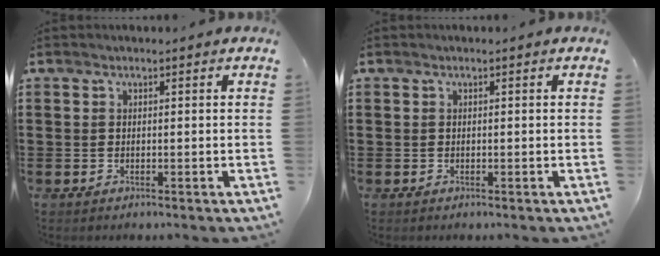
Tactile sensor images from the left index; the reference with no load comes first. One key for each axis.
{"total": 0.0}